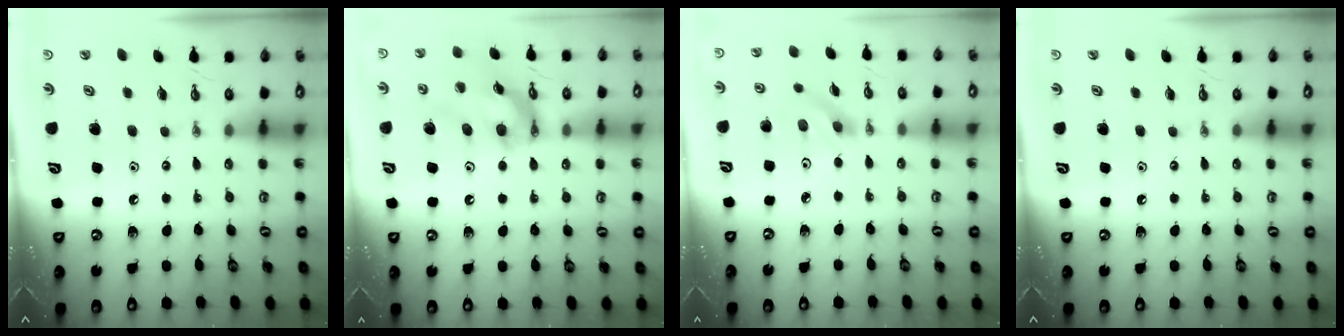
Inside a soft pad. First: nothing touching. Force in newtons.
{"total": 14.9, "press": 14.8, "slide": 1.8}
{"total": 3.2, "press": 3.0, "slide": 0.9}
{"total": 0.0}